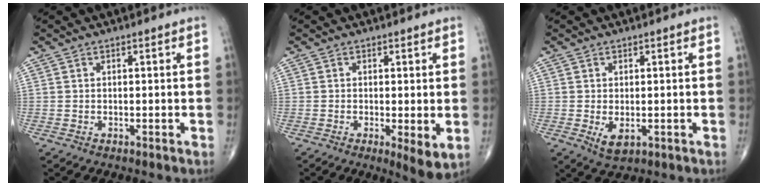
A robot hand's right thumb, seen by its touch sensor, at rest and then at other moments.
{"total": 4.8, "force": [-0.7, 1.3, 4.6], "torque": [-0.075, -0.017, -0.014]}
{"total": 3.5, "force": [-0.7, 1.9, 2.9], "torque": [-0.047, -0.009, -0.004]}